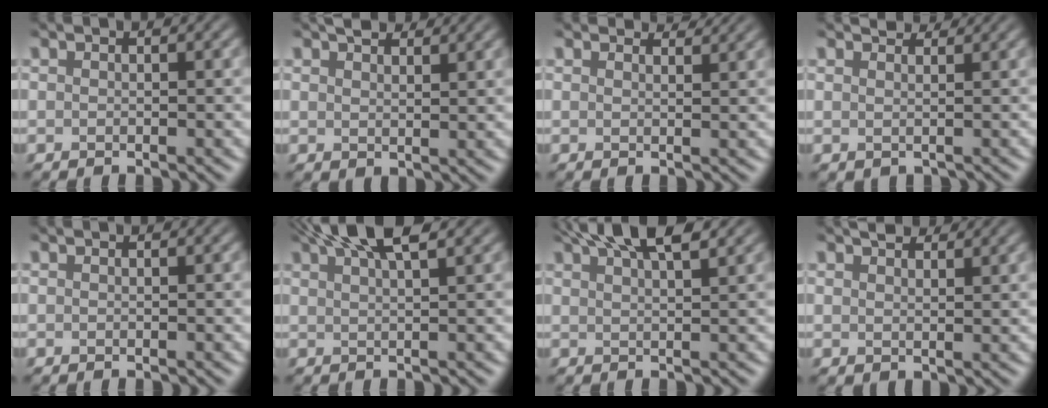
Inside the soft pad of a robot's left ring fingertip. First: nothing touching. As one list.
[{"total": 3.0, "force": [2.2, 1.4, 1.3], "torque": [-0.024, 0.005, 0.041]}, {"total": 2.7, "force": [2.6, 0.2, 0.5], "torque": [-0.017, 0.002, 0.032]}, {"total": 2.2, "force": [1.9, 1.0, 0.5], "torque": [-0.015, -0.003, 0.023]}, {"total": 0.0}, {"total": 5.4, "force": [3.6, 1.1, 3.9], "torque": [-0.046, 0.020, 0.052]}, {"total": 5.9, "force": [4.2, 1.4, 3.9], "torque": [-0.047, 0.021, 0.058]}, {"total": 2.6, "force": [2.0, 1.2, 1.0], "torque": [-0.020, 0.004, 0.037]}]